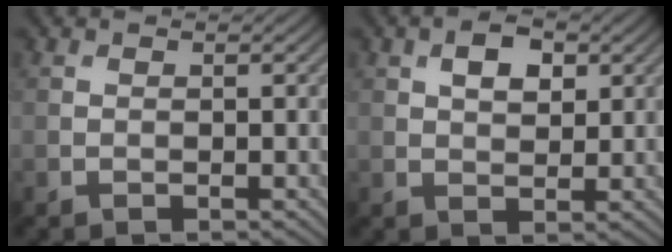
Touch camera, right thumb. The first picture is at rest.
{"total": 4.0, "force": [1.6, 2.2, 2.9], "torque": [-0.052, 0.003, 0.026]}